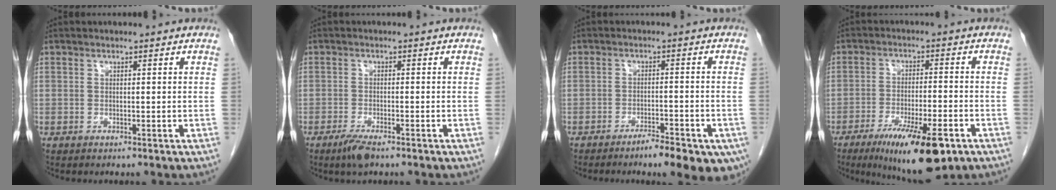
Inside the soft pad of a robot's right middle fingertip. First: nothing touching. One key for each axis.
{"total": 3.0, "fx": -2.1, "fy": 0.6, "fz": 2.1, "tx": -0.047, "ty": -0.005, "tz": -0.040}
{"total": 9.2, "fx": -6.1, "fy": 2.3, "fz": 6.6, "tx": -0.068, "ty": 0.000, "tz": -0.085}
{"total": 13.3, "fx": -7.7, "fy": 2.6, "fz": 10.5, "tx": -0.158, "ty": -0.024, "tz": -0.118}